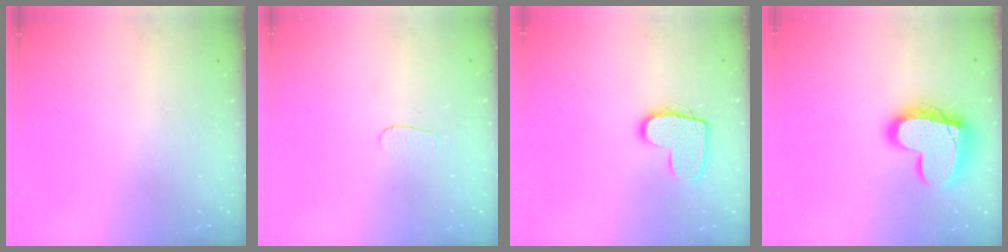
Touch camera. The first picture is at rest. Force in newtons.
{"total": 2.9, "press": 2.8, "slide": 0.3}
{"total": 11.8, "press": 11.8, "slide": 0.6}
{"total": 17.6, "press": 17.6, "slide": 1.2}